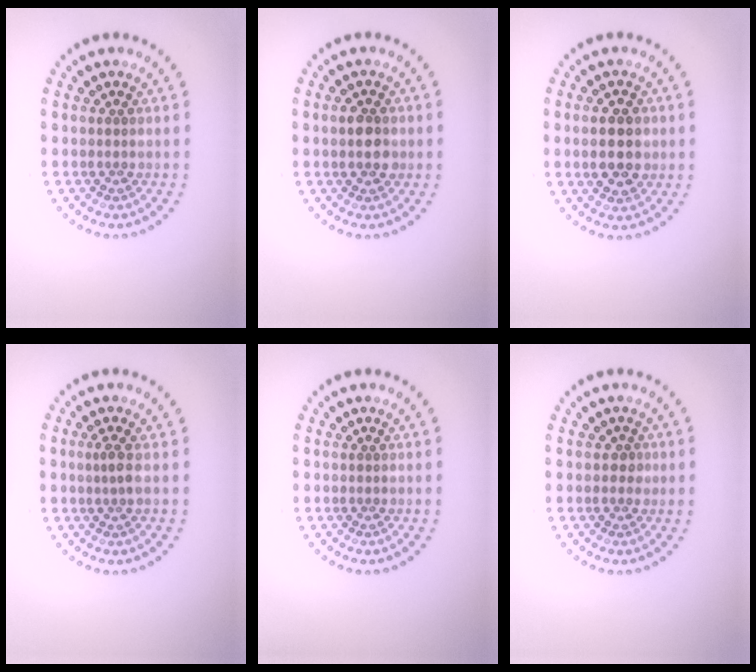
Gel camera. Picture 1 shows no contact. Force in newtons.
{"total": 2.6, "press": 2.6, "slide": 0.1}
{"total": 4.0, "press": 4.0, "slide": 0.1}
{"total": 1.2, "press": 0.9, "slide": 0.8}
{"total": 0.0}
{"total": 0.9, "press": 0.8, "slide": 0.5}